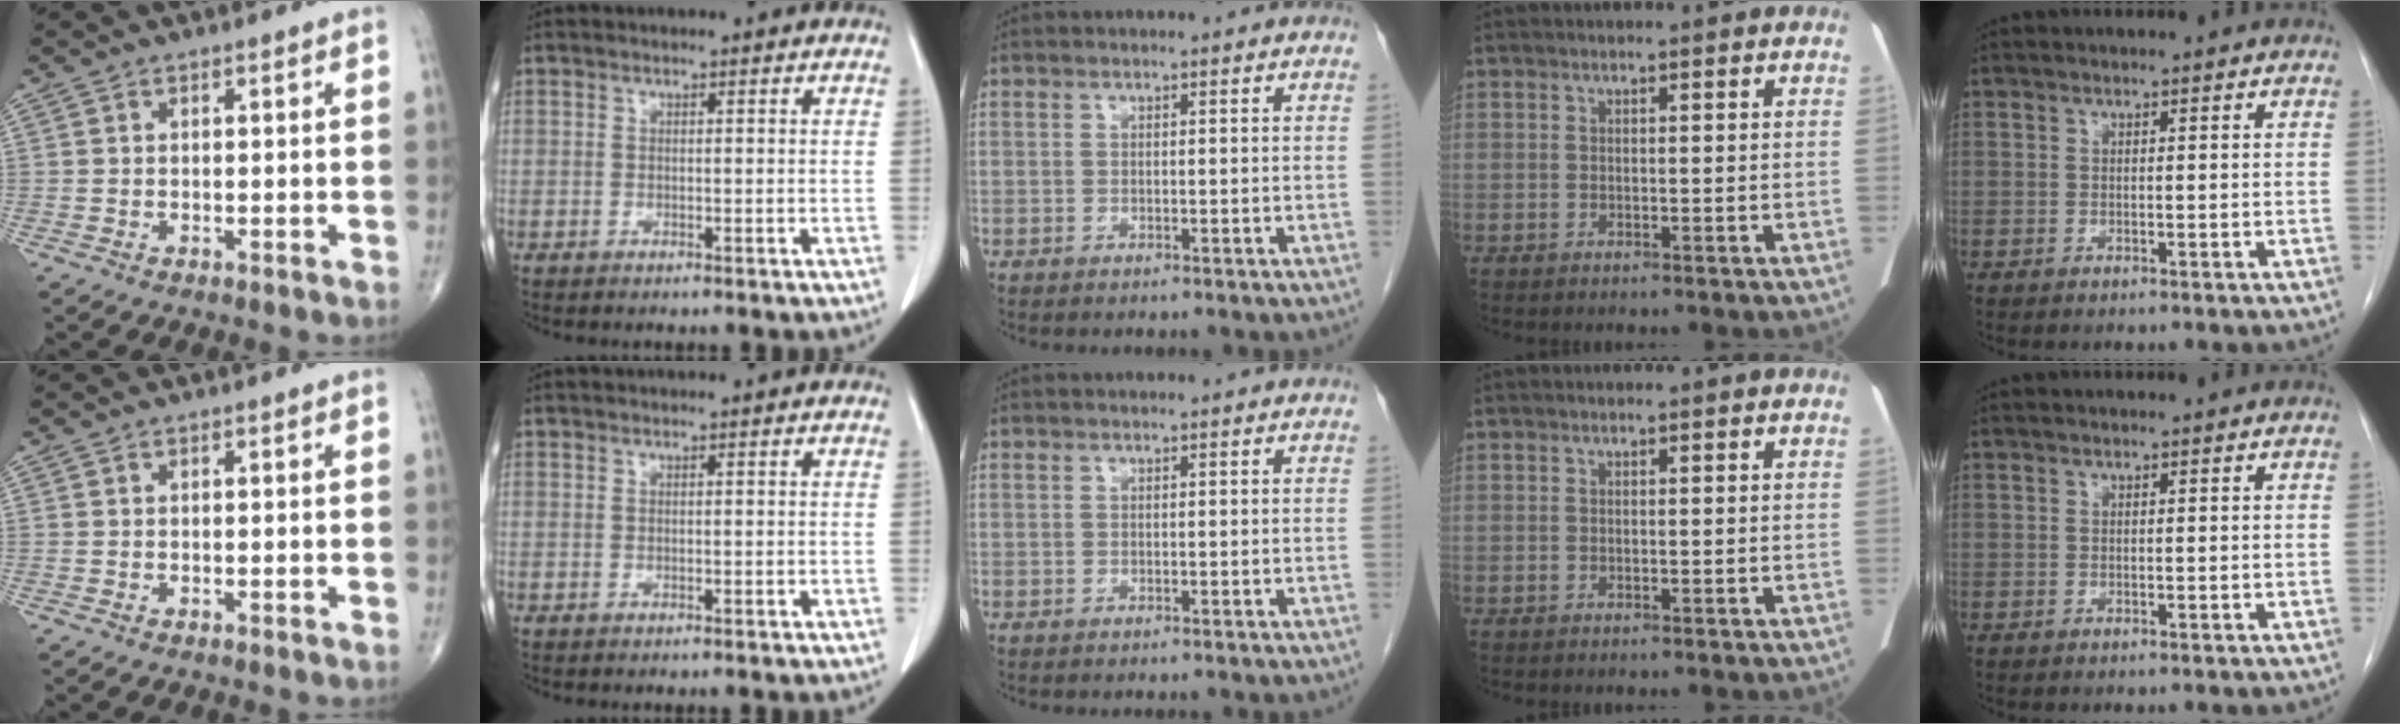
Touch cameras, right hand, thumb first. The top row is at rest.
{}